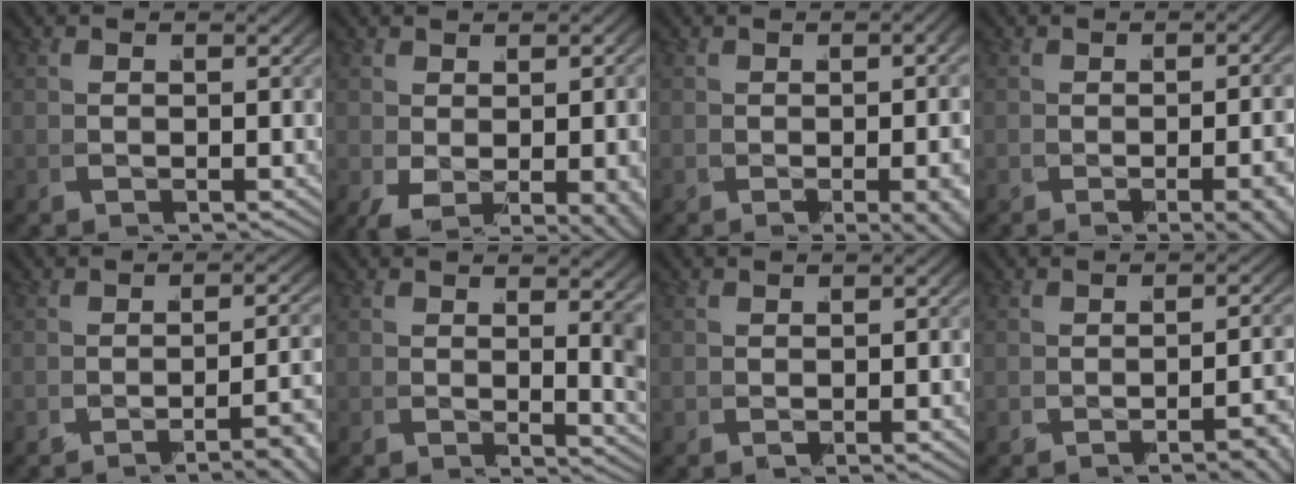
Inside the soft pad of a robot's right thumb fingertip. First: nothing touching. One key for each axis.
{"total": 2.9, "fx": -0.3, "fy": 0.6, "fz": 2.8, "tx": -0.028, "ty": -0.014, "tz": 0.010}
{"total": 5.6, "fx": -0.5, "fy": 1.5, "fz": 5.3, "tx": -0.047, "ty": 0.008, "tz": -0.010}
{"total": 5.3, "fx": -1.1, "fy": 1.3, "fz": 5.0, "tx": -0.042, "ty": 0.014, "tz": -0.022}
{"total": 4.5, "fx": -2.9, "fy": 0.4, "fz": 3.4, "tx": -0.040, "ty": 0.011, "tz": -0.049}
{"total": 3.8, "fx": 0.9, "fy": 1.2, "fz": 3.5, "tx": -0.028, "ty": 0.000, "tz": 0.013}
{"total": 0.8, "fx": -0.1, "fy": -0.2, "fz": 0.8, "tx": -0.004, "ty": 0.004, "tz": 0.001}
{"total": 3.3, "fx": -2.0, "fy": 0.3, "fz": 2.6, "tx": -0.023, "ty": 0.019, "tz": -0.038}